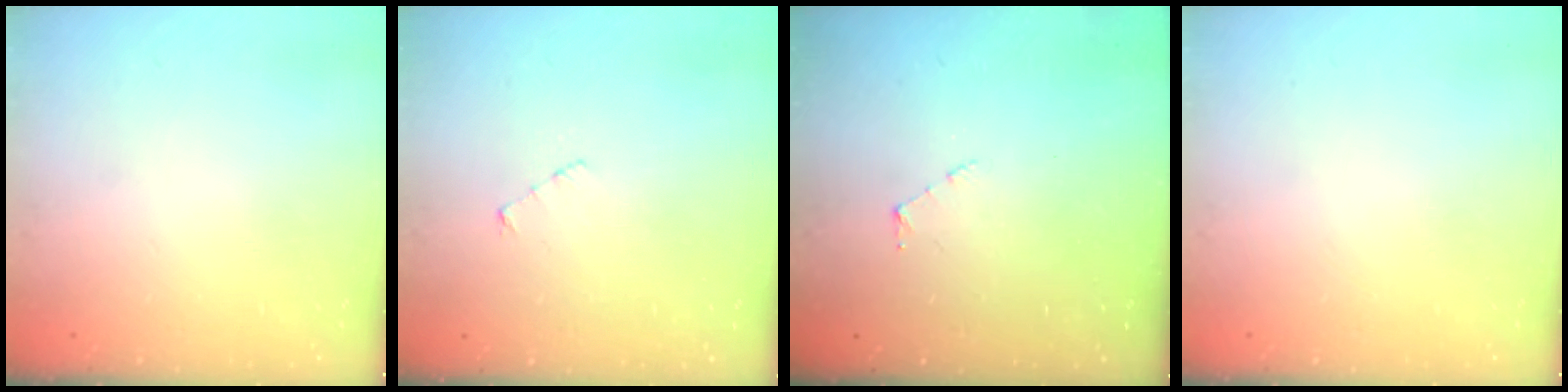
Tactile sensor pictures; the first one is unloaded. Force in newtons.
{"total": 3.5, "press": 3.5, "slide": 0.3}
{"total": 2.9, "press": 2.9, "slide": 0.3}
{"total": 0.0}